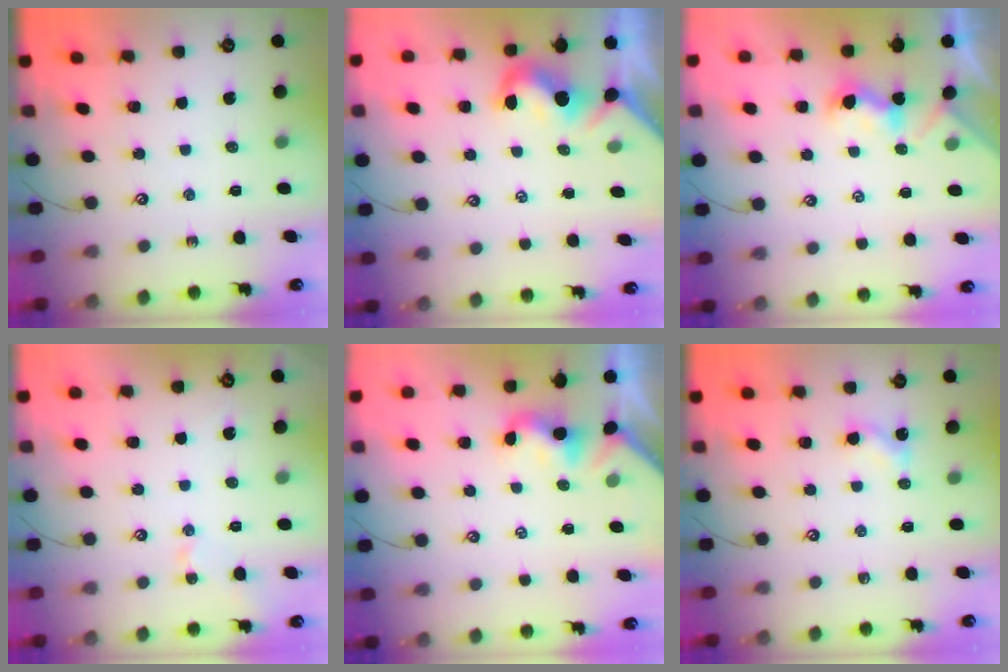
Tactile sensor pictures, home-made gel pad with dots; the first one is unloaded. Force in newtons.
{"total": 1.8, "press": 1.8, "slide": 0.6}
{"total": 1.0, "press": 1.0, "slide": 0.4}
{"total": 2.5, "press": 2.4, "slide": 0.7}
{"total": 1.9, "press": 1.9, "slide": 0.5}
{"total": 3.7, "press": 3.7, "slide": 0.5}